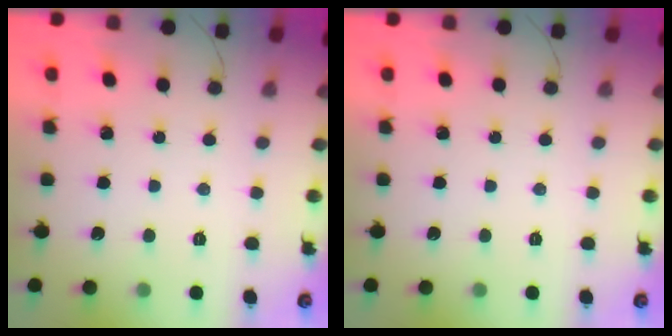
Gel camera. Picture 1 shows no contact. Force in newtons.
{"total": 0.0}